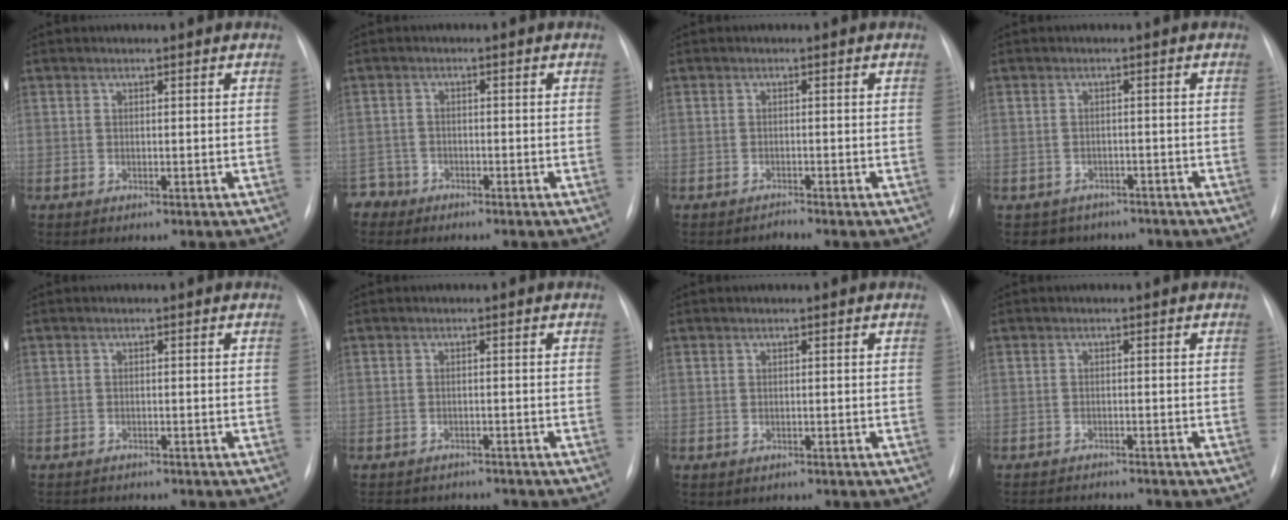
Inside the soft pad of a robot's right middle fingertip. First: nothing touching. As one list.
[{"total": 2.6, "force": [-2.1, 1.2, -0.9], "torque": [0.014, 0.003, -0.044]}, {"total": 0.9, "force": [-0.8, -0.2, -0.3], "torque": [0.005, -0.007, -0.011]}, {"total": 4.9, "force": [-3.9, 3.0, -0.1], "torque": [0.003, 0.016, -0.049]}, {"total": 4.3, "force": [-3.9, 1.5, 0.8], "torque": [-0.006, -0.004, -0.055]}, {"total": 7.0, "force": [-6.5, 2.3, 0.9], "torque": [-0.012, 0.008, -0.081]}, {"total": 1.1, "force": [-0.8, 0.7, 0.0], "torque": [-0.004, 0.001, -0.009]}, {"total": 5.0, "force": [-4.9, 0.3, 0.8], "torque": [-0.008, -0.005, -0.072]}]